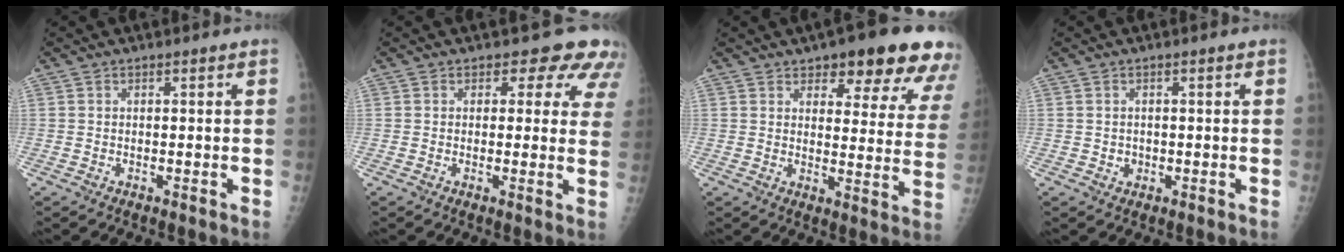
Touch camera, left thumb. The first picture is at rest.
{"total": 7.4, "force": [5.3, 4.4, 2.7], "torque": [0.017, -0.019, 0.039]}
{"total": 17.8, "force": [12.1, 6.4, 11.4], "torque": [-0.096, -0.051, 0.141]}
{"total": 1.2, "force": [-0.1, 1.1, 0.4], "torque": [-0.002, 0.002, 0.002]}